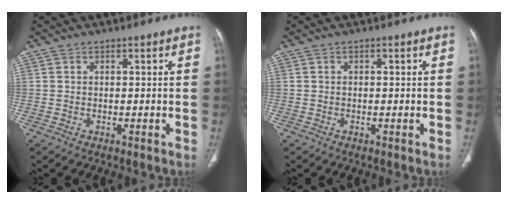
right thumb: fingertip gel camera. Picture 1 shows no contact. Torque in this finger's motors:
{"motor_torque": [-0.14, 0.14, -0.32, 0.16, -0.06]}